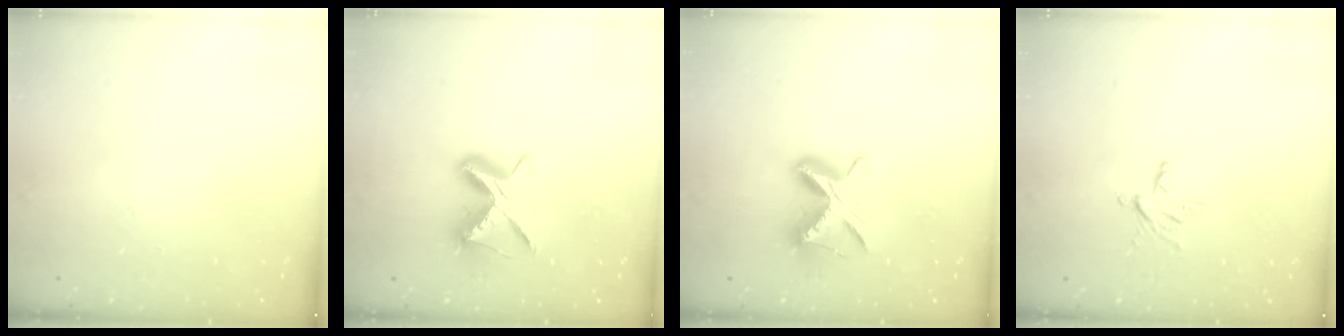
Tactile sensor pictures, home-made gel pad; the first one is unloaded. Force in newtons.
{"total": 8.7, "press": 8.6, "slide": 0.6}
{"total": 9.0, "press": 9.0, "slide": 0.4}
{"total": 4.0, "press": 4.0, "slide": 0.3}